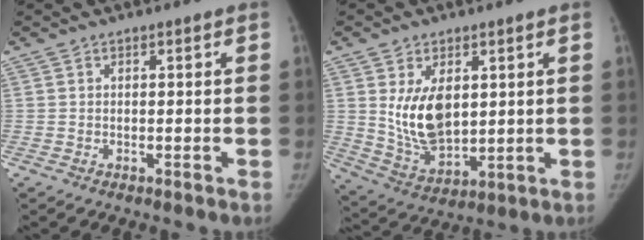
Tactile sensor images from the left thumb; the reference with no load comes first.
{"total": 11.4, "force": [2.4, 6.8, 8.7], "torque": [-0.130, -0.022, 0.062]}